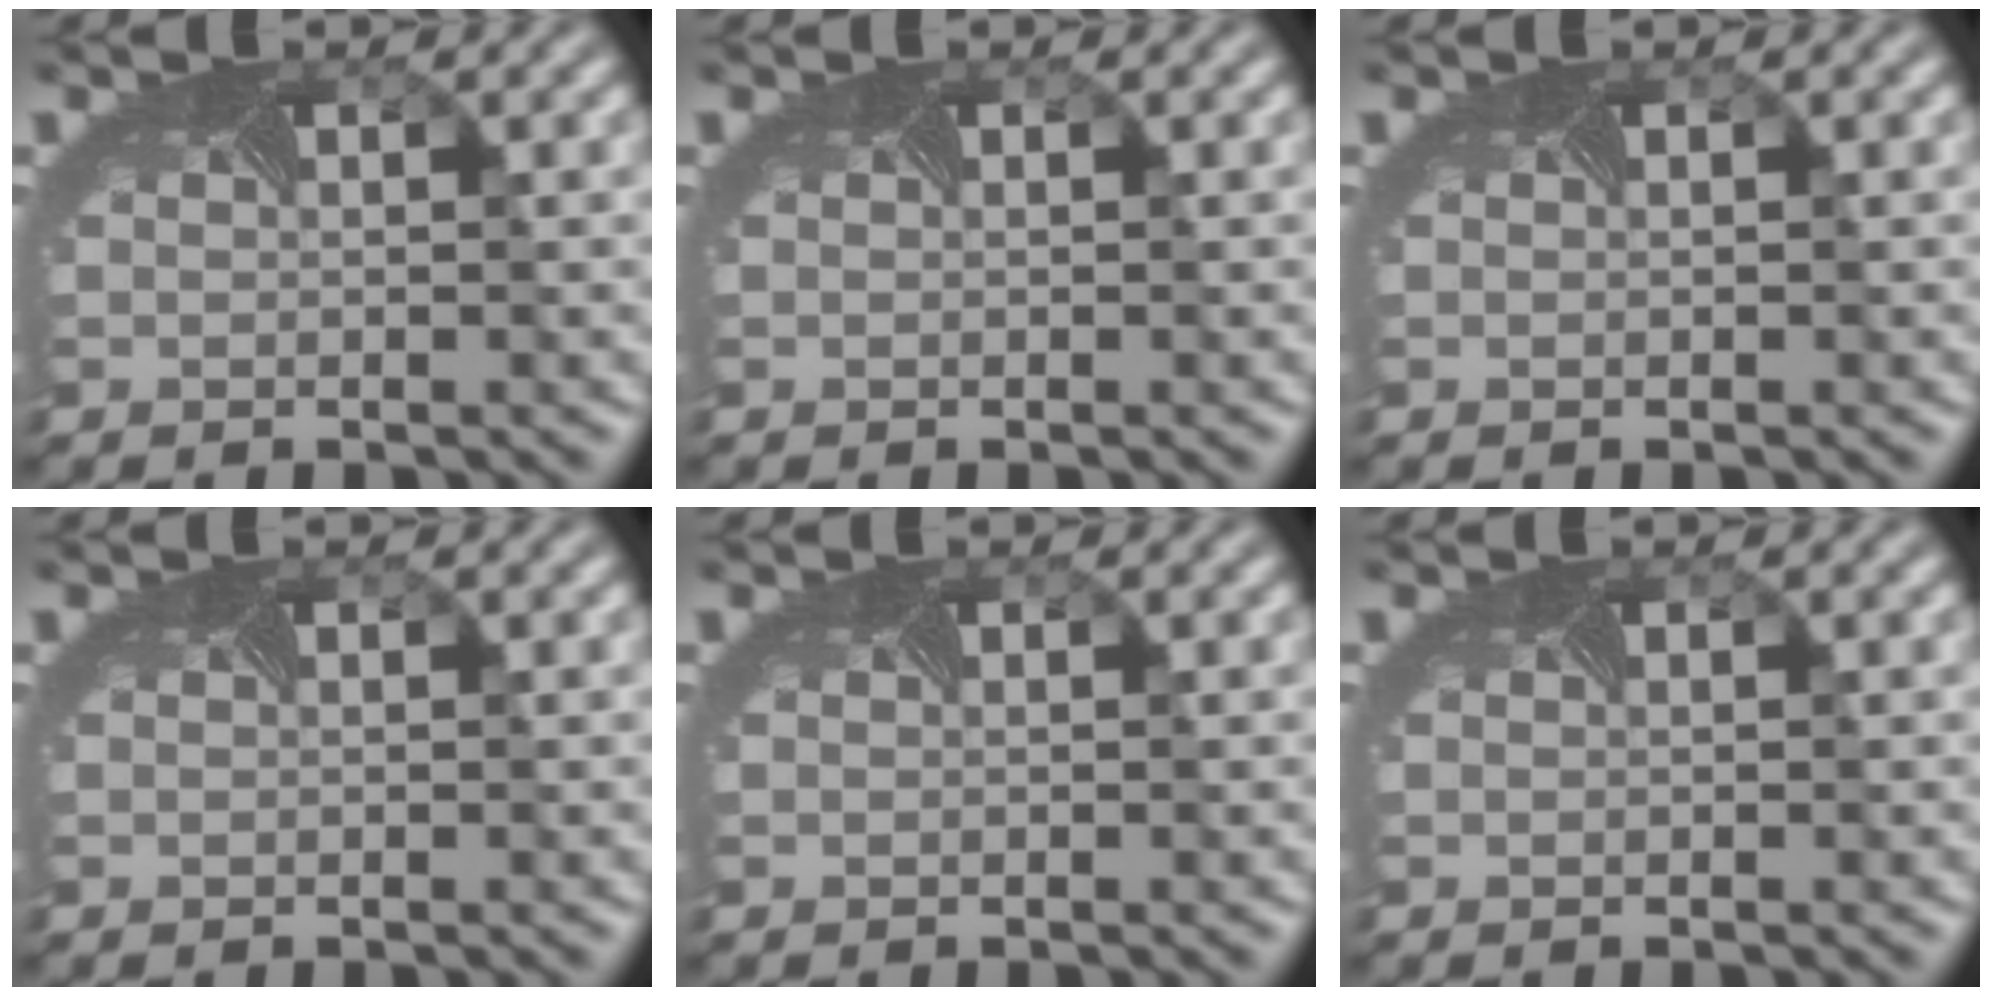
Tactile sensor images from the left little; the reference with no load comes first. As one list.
[{"total": 0.0}, {"total": 0.0}, {"total": 0.0}, {"total": 0.0}, {"total": 0.0}]